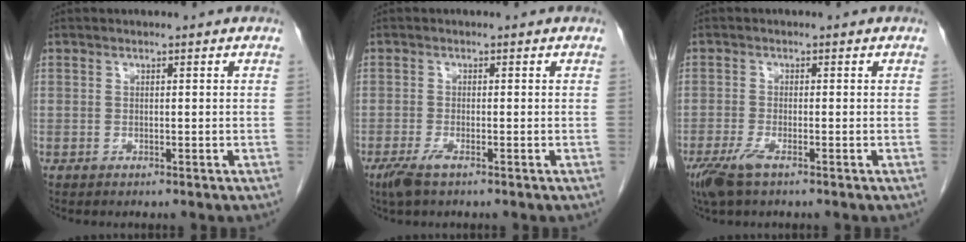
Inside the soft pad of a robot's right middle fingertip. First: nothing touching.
{"total": 2.6, "force": [-1.6, 0.4, 2.0], "torque": [-0.046, -0.006, -0.034]}
{"total": 4.0, "force": [-2.5, 0.8, 3.0], "torque": [-0.069, -0.011, -0.048]}